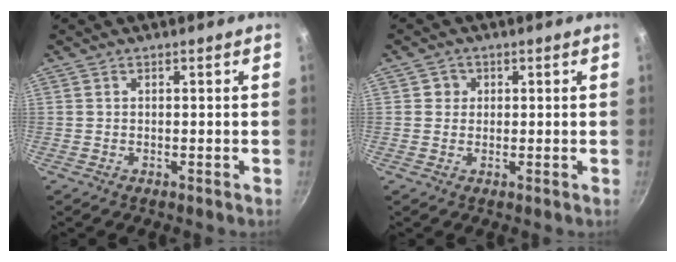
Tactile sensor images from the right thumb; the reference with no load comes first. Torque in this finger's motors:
{"motor_torque": [0.27, 0.01, 0.32, -0.18, -0.01]}